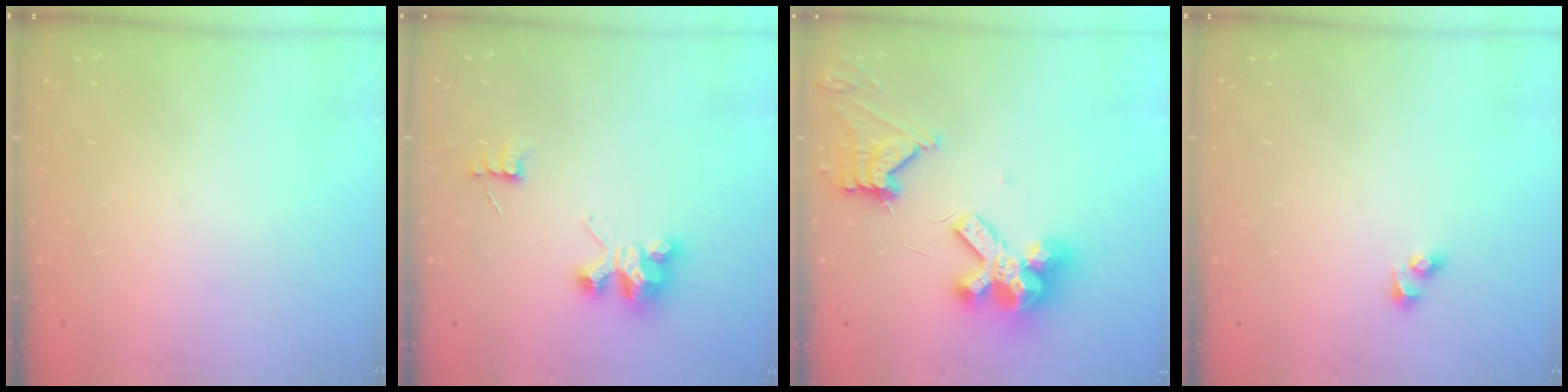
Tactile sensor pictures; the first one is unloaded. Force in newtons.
{"total": 3.6, "press": 3.6, "slide": 0.0}
{"total": 12.6, "press": 12.5, "slide": 1.4}
{"total": 2.7, "press": 2.4, "slide": 1.1}